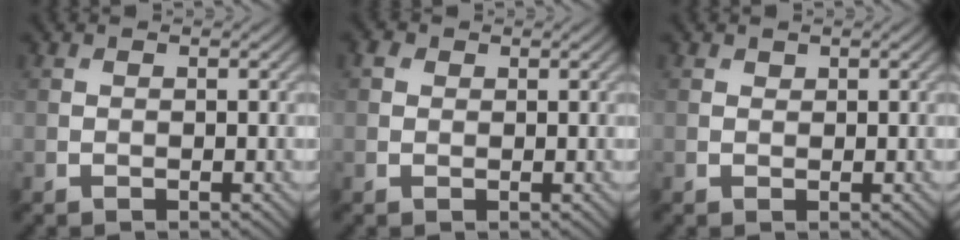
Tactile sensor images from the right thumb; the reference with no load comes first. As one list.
[{"total": 1.1, "force": [0.5, 0.9, 0.4], "torque": [-0.007, 0.002, 0.006]}, {"total": 0.5, "force": [0.4, 0.3, 0.0], "torque": [-0.001, -0.002, 0.009]}]